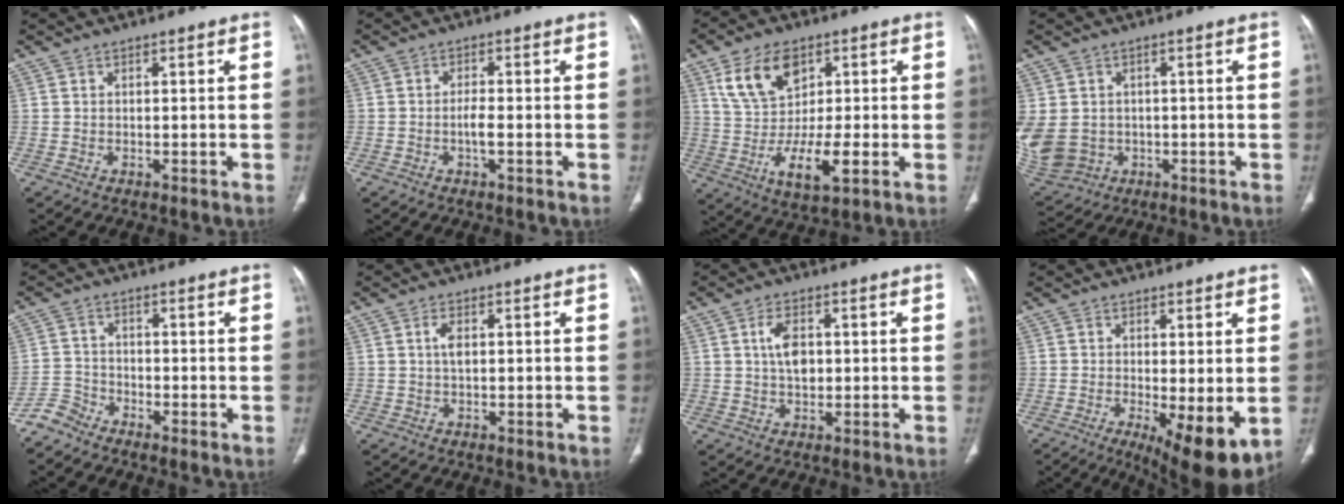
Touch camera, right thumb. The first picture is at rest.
{"total": 2.5, "force": [-0.8, 0.6, 2.3], "torque": [-0.048, 0.000, -0.016]}
{"total": 14.1, "force": [2.2, 7.8, 11.5], "torque": [-0.194, -0.014, 0.046]}
{"total": 16.5, "force": [-1.7, 14.3, 8.0], "torque": [-0.225, 0.013, -0.004]}
{"total": 3.4, "force": [-3.3, 1.0, -0.3], "torque": [0.010, 0.005, -0.075]}
{"total": 2.3, "force": [0.4, 1.2, 1.9], "torque": [-0.034, 0.004, 0.006]}
{"total": 5.2, "force": [0.8, 3.2, 4.0], "torque": [-0.066, 0.002, 0.012]}
{"total": 10.6, "force": [-2.5, 3.3, 9.8], "torque": [-0.147, -0.028, -0.029]}